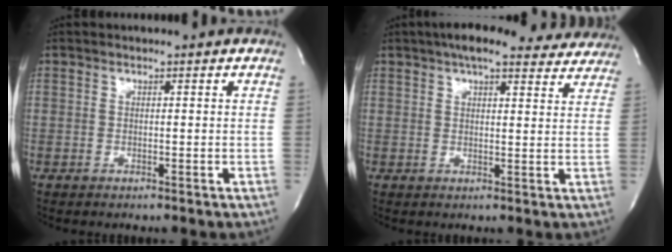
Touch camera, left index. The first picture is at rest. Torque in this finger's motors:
{"motor_torque": [-0.19, -0.17, 0.31, 0.05]}